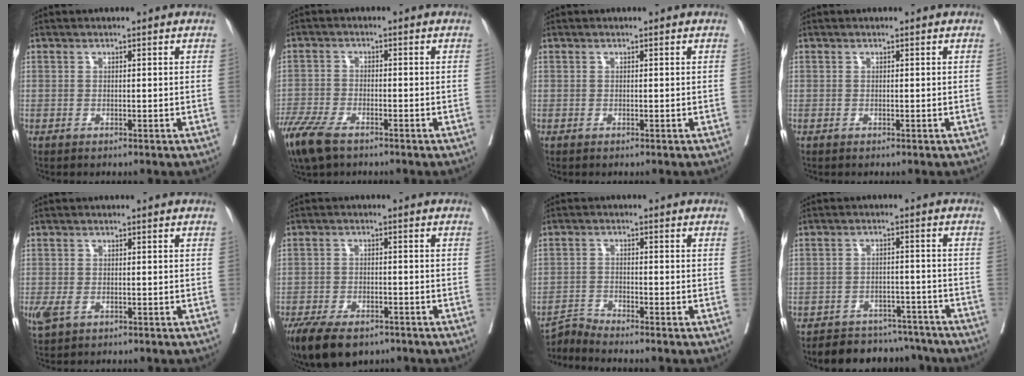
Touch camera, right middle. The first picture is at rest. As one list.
[{"total": 8.5, "force": [-6.1, 2.9, 5.0], "torque": [-0.099, -0.017, -0.111]}, {"total": 0.0}, {"total": 0.0}, {"total": 2.7, "force": [-0.9, 1.7, 2.0], "torque": [-0.052, -0.007, -0.010]}, {"total": 10.6, "force": [-7.6, 4.7, 5.7], "torque": [-0.099, -0.010, -0.118]}, {"total": 3.3, "force": [-2.9, -1.5, -0.8], "torque": [0.010, -0.014, -0.055]}, {"total": 11.2, "force": [-10.2, 4.5, 1.7], "torque": [-0.011, 0.020, -0.129]}]